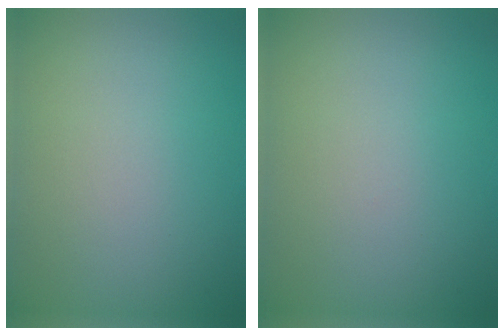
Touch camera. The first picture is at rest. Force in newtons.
{"total": 0.0}